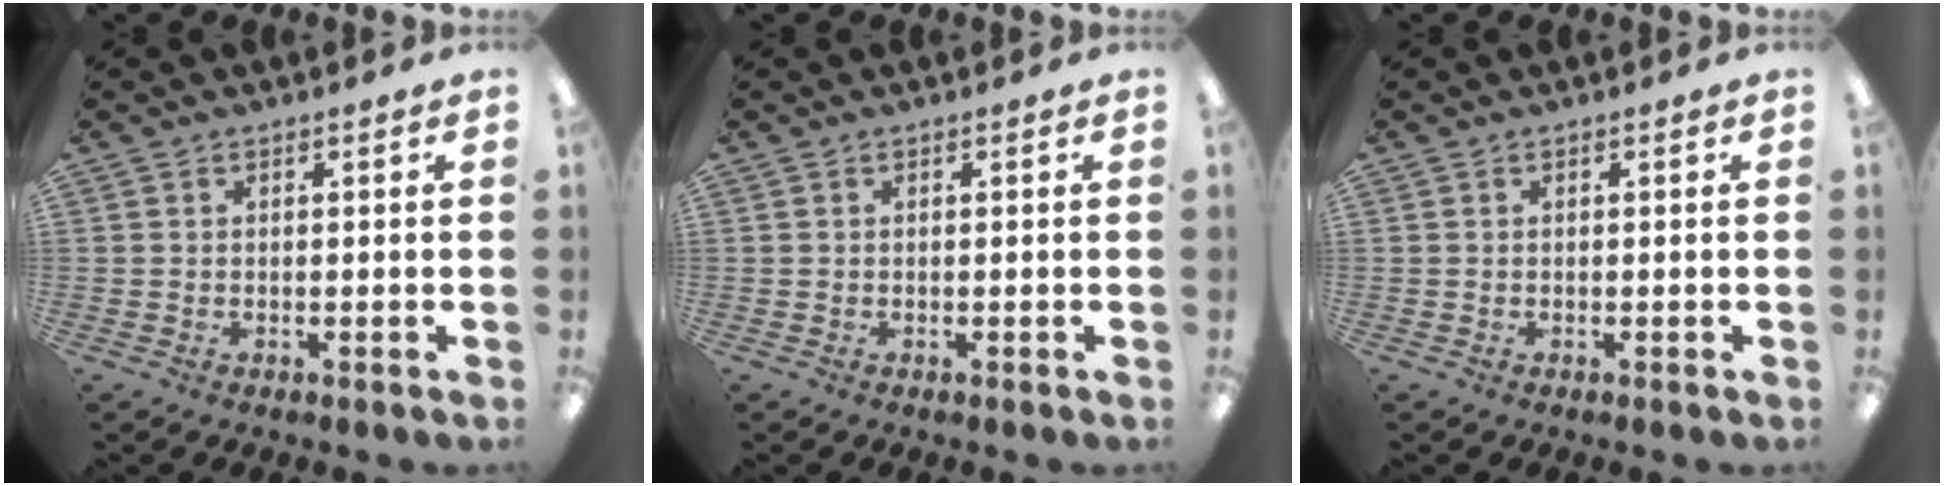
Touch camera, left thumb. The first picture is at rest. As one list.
[{"total": 0.0}, {"total": 0.0}]